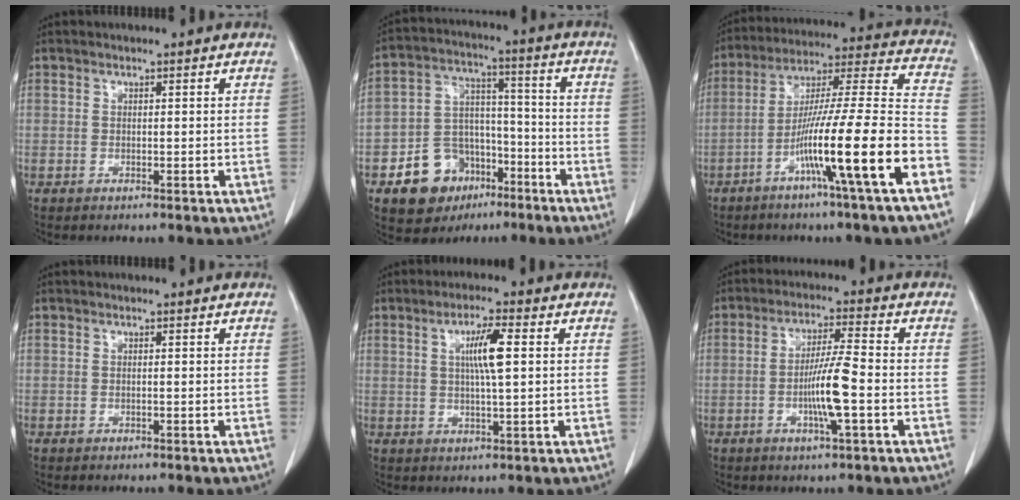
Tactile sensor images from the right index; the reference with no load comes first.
{"total": 12.1, "force": [-6.4, 8.9, 5.0], "torque": [-0.091, 0.033, -0.099]}
{"total": 19.5, "force": [-8.9, -0.8, 17.3], "torque": [-0.271, -0.010, -0.154]}
{"total": 0.0}
{"total": 5.7, "force": [1.2, 0.3, 5.6], "torque": [-0.100, 0.001, 0.022]}
{"total": 7.8, "force": [-1.9, 0.0, 7.6], "torque": [-0.143, -0.003, -0.038]}